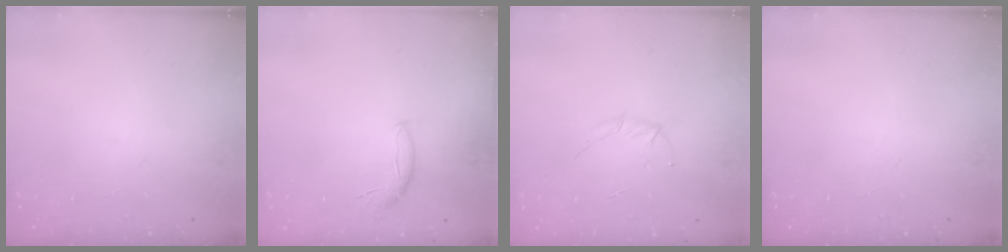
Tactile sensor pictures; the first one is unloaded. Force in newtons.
{"total": 5.7, "press": 5.6, "slide": 0.6}
{"total": 3.8, "press": 3.7, "slide": 1.0}
{"total": 0.0}